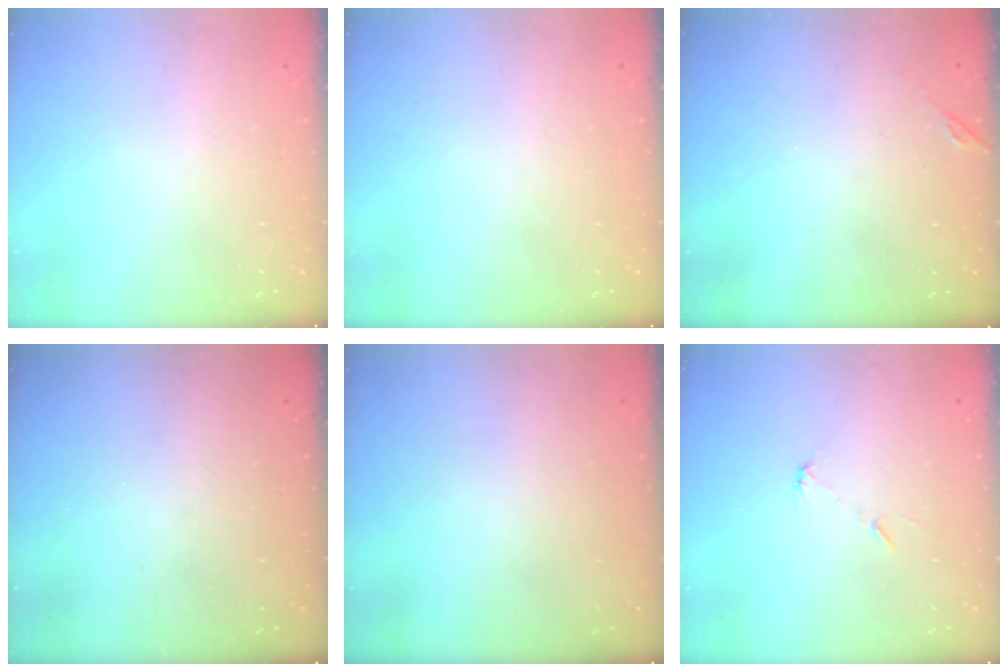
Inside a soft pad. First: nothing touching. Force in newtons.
{"total": 0.0}
{"total": 5.5, "press": 5.5, "slide": 0.1}
{"total": 3.3, "press": 3.3, "slide": 0.1}
{"total": 2.9, "press": 2.9, "slide": 0.1}
{"total": 4.9, "press": 4.9, "slide": 0.3}